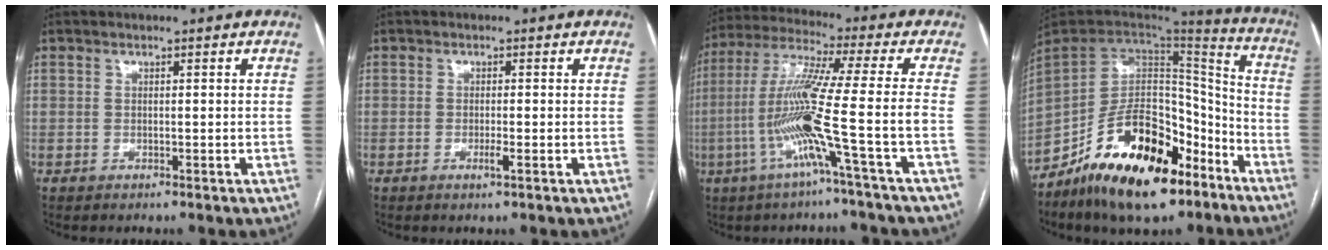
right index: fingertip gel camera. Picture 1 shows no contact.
{"total": 1.4, "force": [-0.6, 0.0, 1.3], "torque": [-0.023, -0.002, -0.011]}
{"total": 13.8, "force": [-4.4, -2.4, 12.8], "torque": [-0.256, -0.003, -0.090]}
{"total": 22.8, "force": [-13.8, 9.7, 15.4], "torque": [-0.260, 0.013, -0.230]}